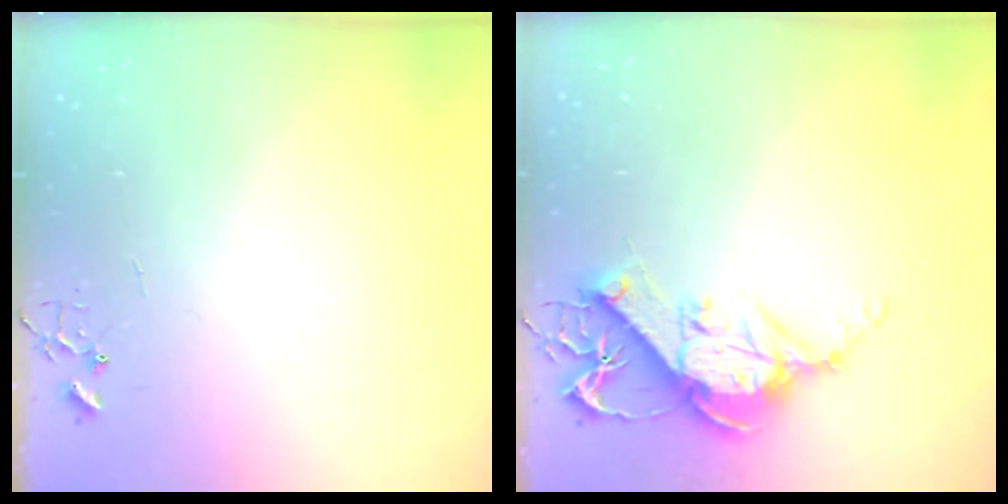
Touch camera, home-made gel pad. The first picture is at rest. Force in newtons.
{"total": 11.7, "press": 11.6, "slide": 1.5}